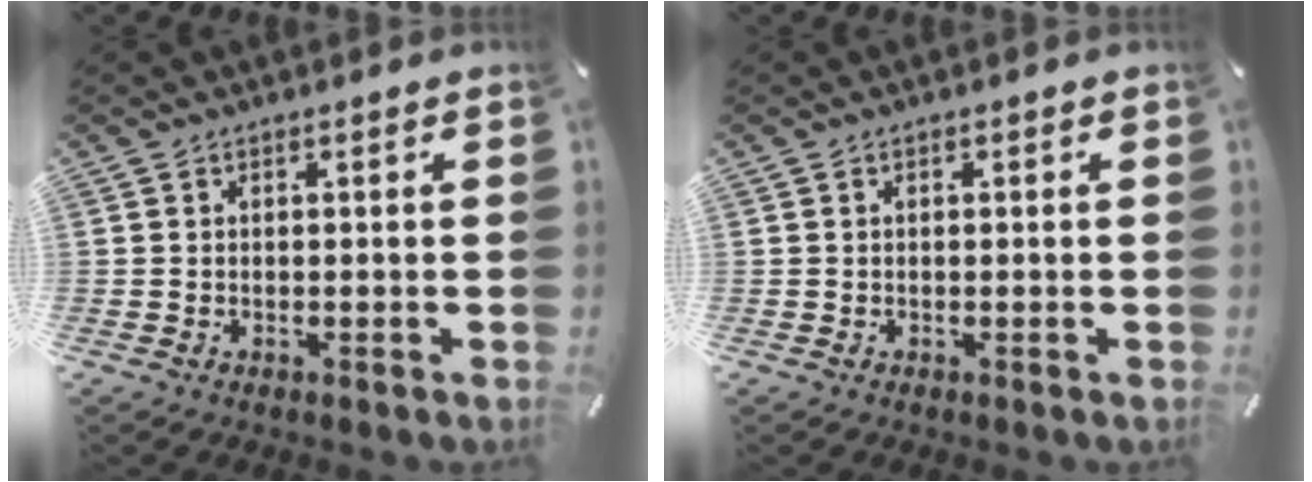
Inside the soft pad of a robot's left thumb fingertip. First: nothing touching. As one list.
[{"total": 0.0}]